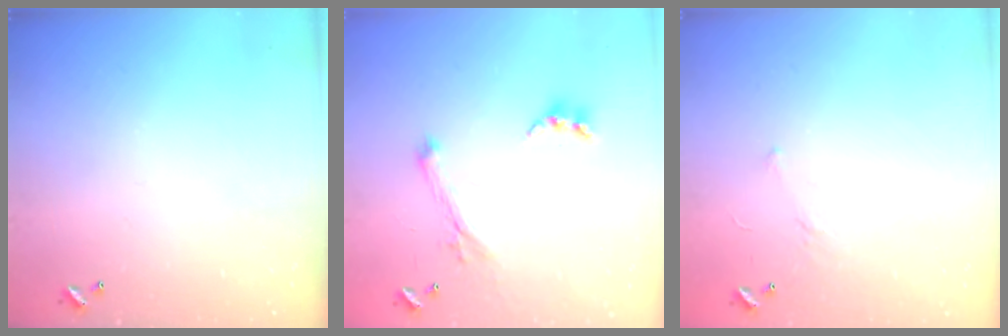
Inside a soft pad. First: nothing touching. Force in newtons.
{"total": 1.1, "press": 0.6, "slide": 0.9}
{"total": 7.0, "press": 7.0, "slide": 0.7}